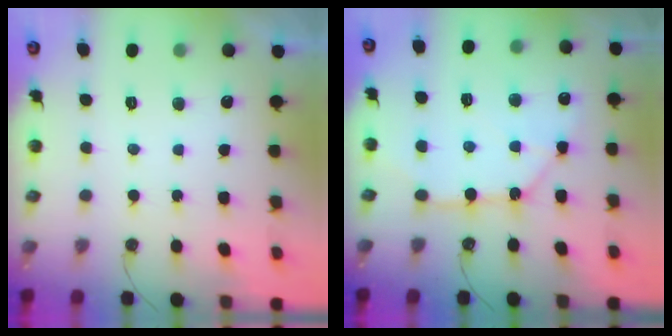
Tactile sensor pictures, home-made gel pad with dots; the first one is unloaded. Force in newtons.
{"total": 10.5, "press": 10.4, "slide": 1.0}